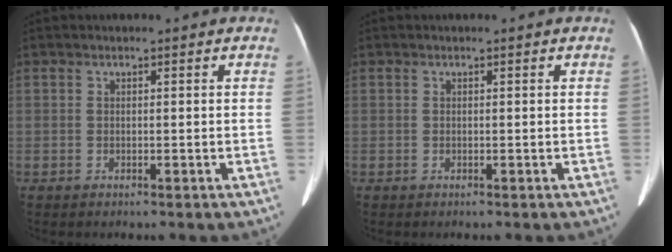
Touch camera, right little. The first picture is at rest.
{"total": 0.0}